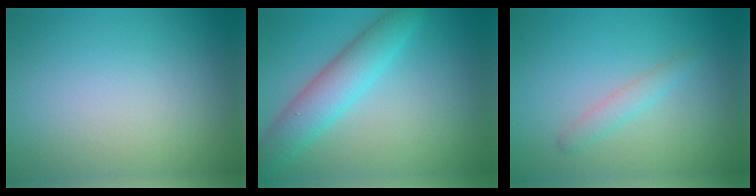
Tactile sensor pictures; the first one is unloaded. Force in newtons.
{"total": 4.8, "press": 4.8, "slide": 0.1}
{"total": 1.4, "press": 1.4, "slide": 0.1}